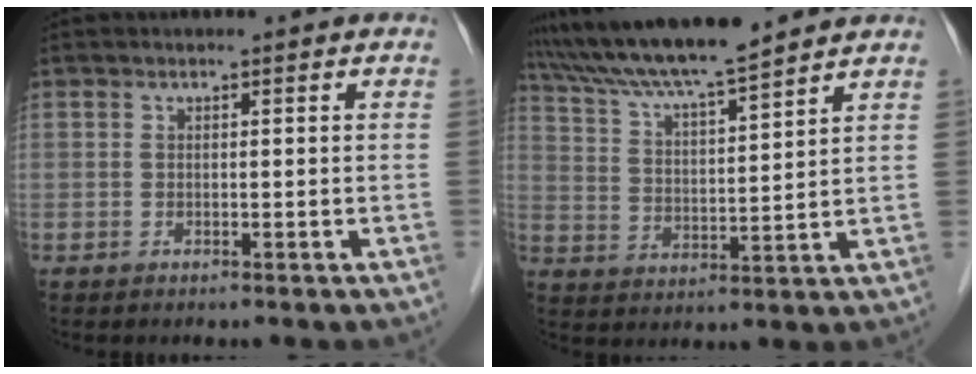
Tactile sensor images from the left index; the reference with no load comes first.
{"total": 12.8, "force": [11.5, -0.2, 5.7], "torque": [-0.111, 0.016, 0.200]}